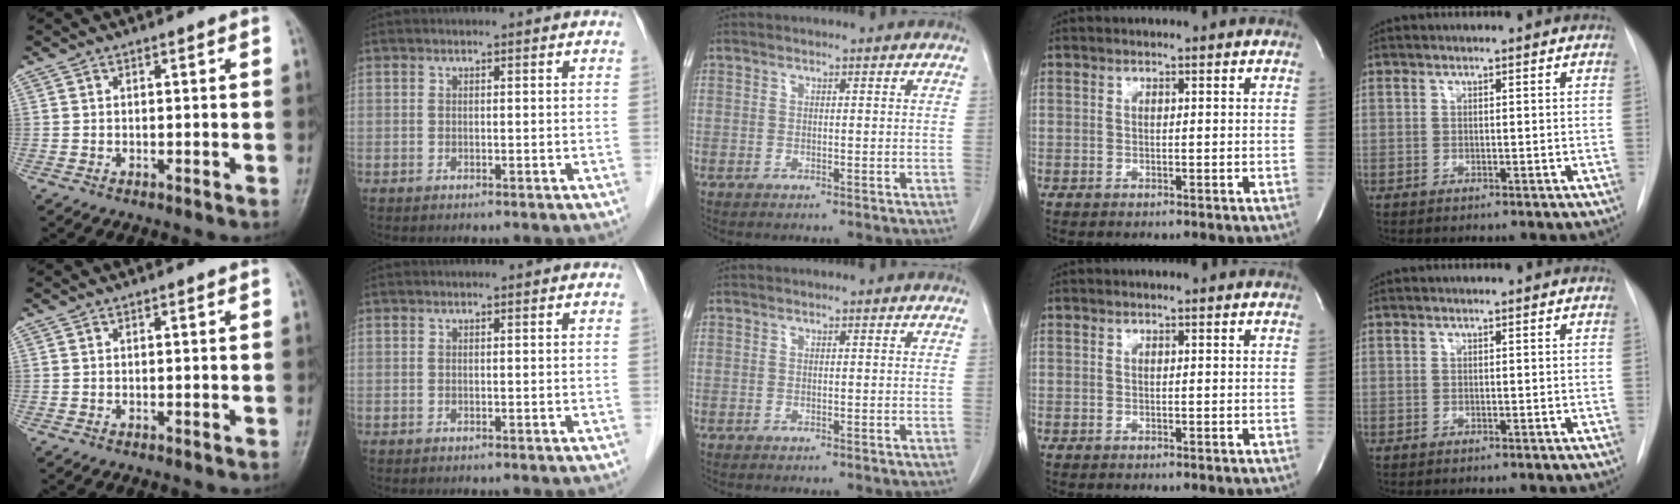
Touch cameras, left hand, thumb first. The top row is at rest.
{}